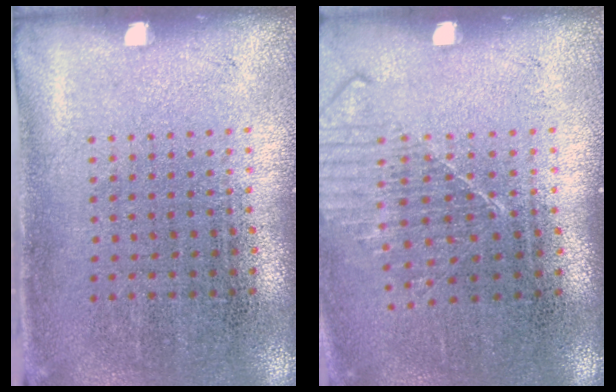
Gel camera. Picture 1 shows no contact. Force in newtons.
{"total": 1.2, "press": 1.2, "slide": 0.4}